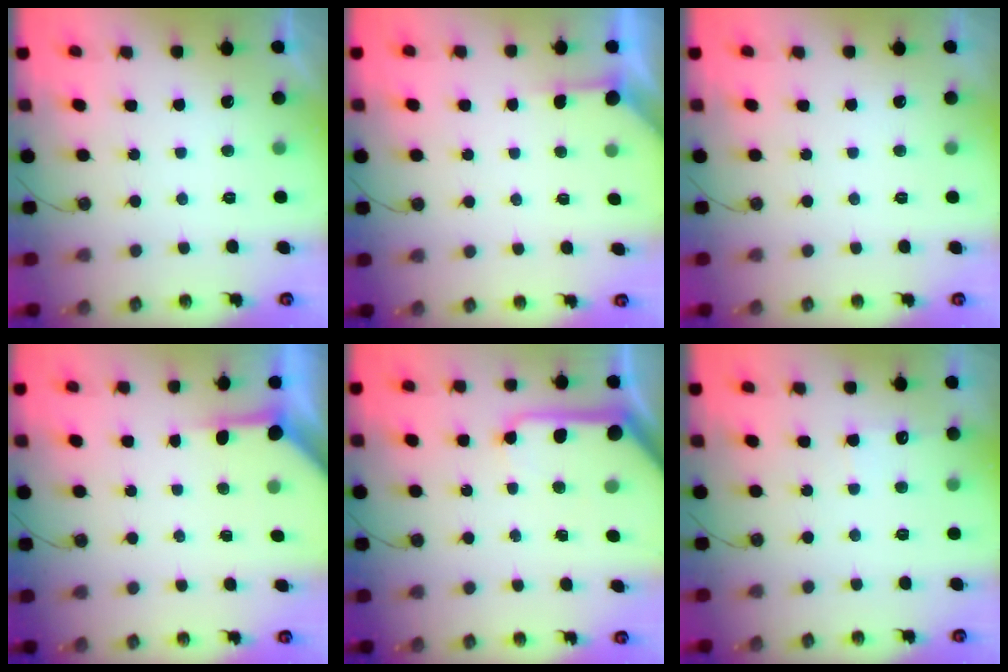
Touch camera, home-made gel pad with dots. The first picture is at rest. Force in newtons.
{"total": 1.8, "press": 1.8, "slide": 0.3}
{"total": 0.0}
{"total": 3.8, "press": 3.8, "slide": 0.4}
{"total": 11.1, "press": 11.0, "slide": 1.3}
{"total": 4.4, "press": 4.4, "slide": 0.4}